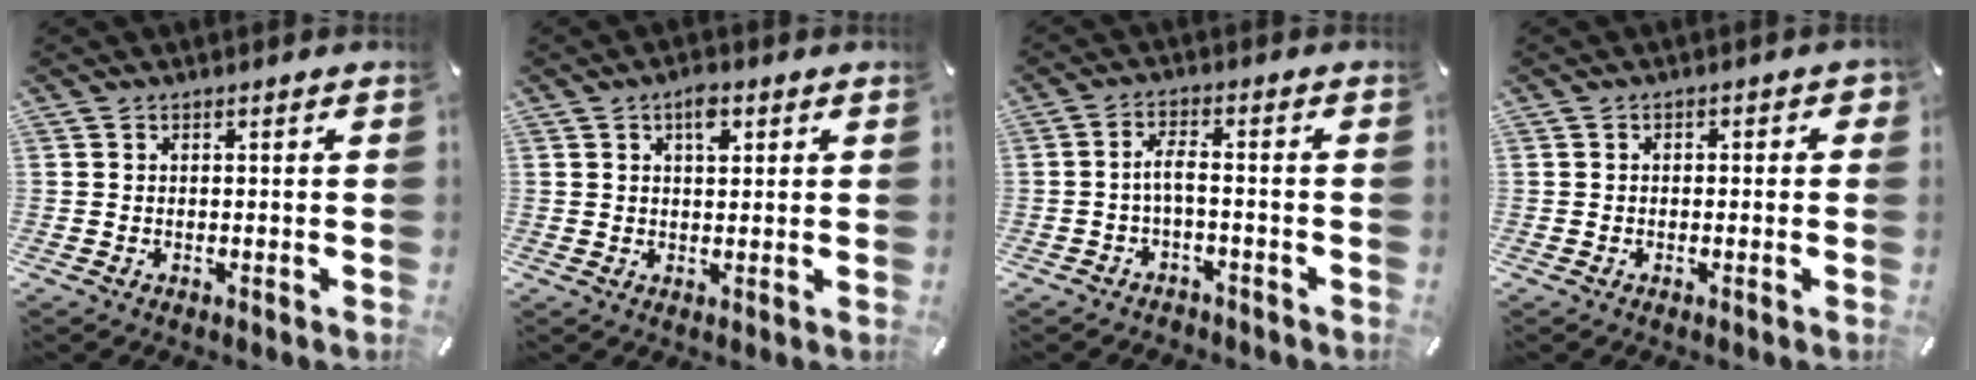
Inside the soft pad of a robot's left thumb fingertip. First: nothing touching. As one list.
[{"total": 4.4, "force": [2.0, 2.2, 3.2], "torque": [-0.046, -0.002, 0.028]}, {"total": 3.9, "force": [-1.4, 1.6, 3.3], "torque": [-0.074, 0.010, -0.033]}, {"total": 1.6, "force": [-0.6, 1.0, 1.1], "torque": [-0.019, 0.007, -0.012]}]